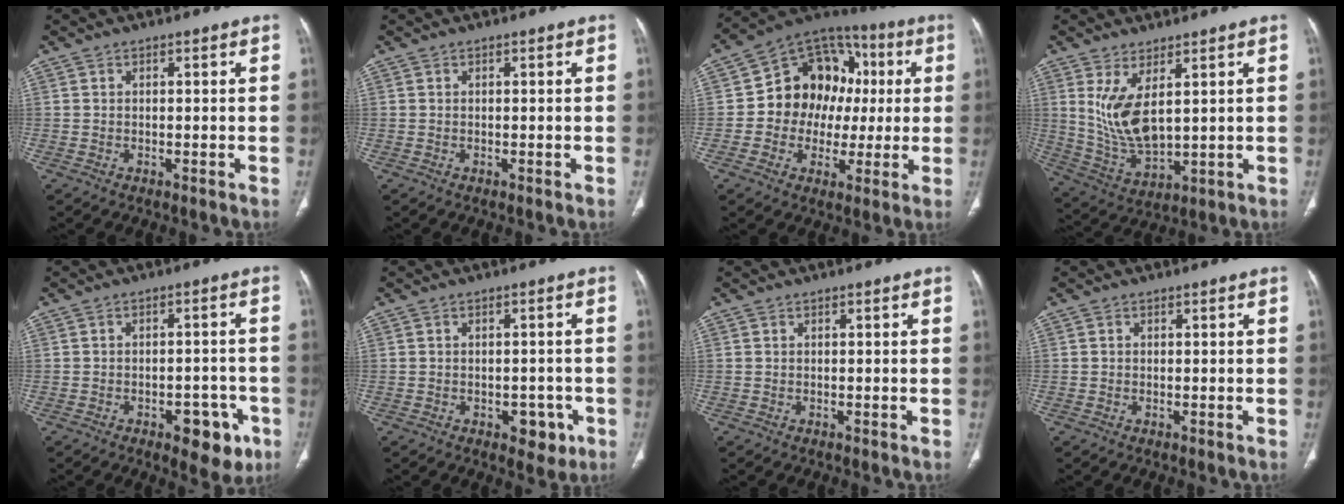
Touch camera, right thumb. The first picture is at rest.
{"total": 0.0}
{"total": 17.1, "force": [1.1, 14.0, 9.8], "torque": [-0.093, 0.037, 0.015]}
{"total": 10.2, "force": [3.1, 4.3, 8.6], "torque": [-0.170, -0.030, 0.081]}
{"total": 8.4, "force": [-4.0, 4.5, 5.9], "torque": [-0.042, 0.023, -0.044]}
{"total": 4.7, "force": [-2.0, 3.1, 2.9], "torque": [-0.012, 0.009, -0.021]}
{"total": 0.0}
{"total": 0.0}